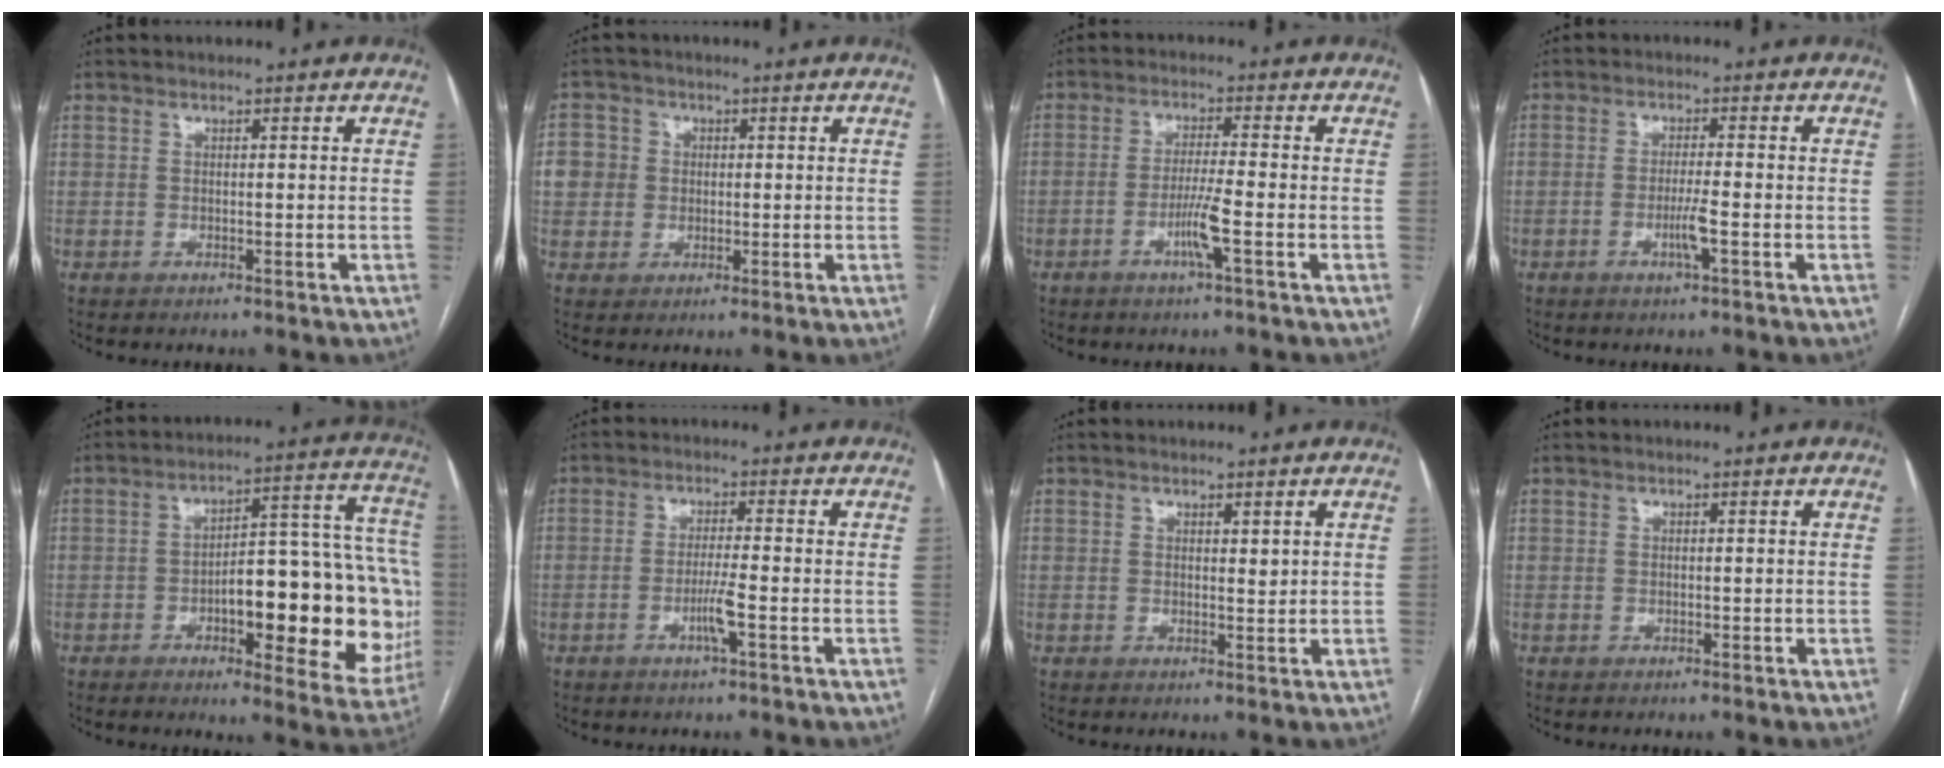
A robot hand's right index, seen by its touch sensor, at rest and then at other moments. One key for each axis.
{"total": 5.4, "fx": 0.5, "fy": 5.3, "fz": 1.1, "tx": -0.023, "ty": 0.016, "tz": 0.012}
{"total": 4.8, "fx": -2.0, "fy": -0.6, "fz": 4.4, "tx": -0.084, "ty": -0.008, "tz": -0.039}
{"total": 3.2, "fx": -1.2, "fy": -0.3, "fz": 3.0, "tx": -0.057, "ty": -0.005, "tz": -0.025}
{"total": 23.4, "fx": -4.4, "fy": 6.9, "fz": 21.9, "tx": -0.209, "ty": 0.039, "tz": -0.041}
{"total": 3.8, "fx": -1.5, "fy": -0.4, "fz": 3.5, "tx": -0.066, "ty": -0.006, "tz": -0.031}
{"total": 1.0, "fx": 0.6, "fy": 0.3, "fz": 0.7, "tx": -0.010, "ty": -0.004, "tz": 0.009}
{"total": 0.0}